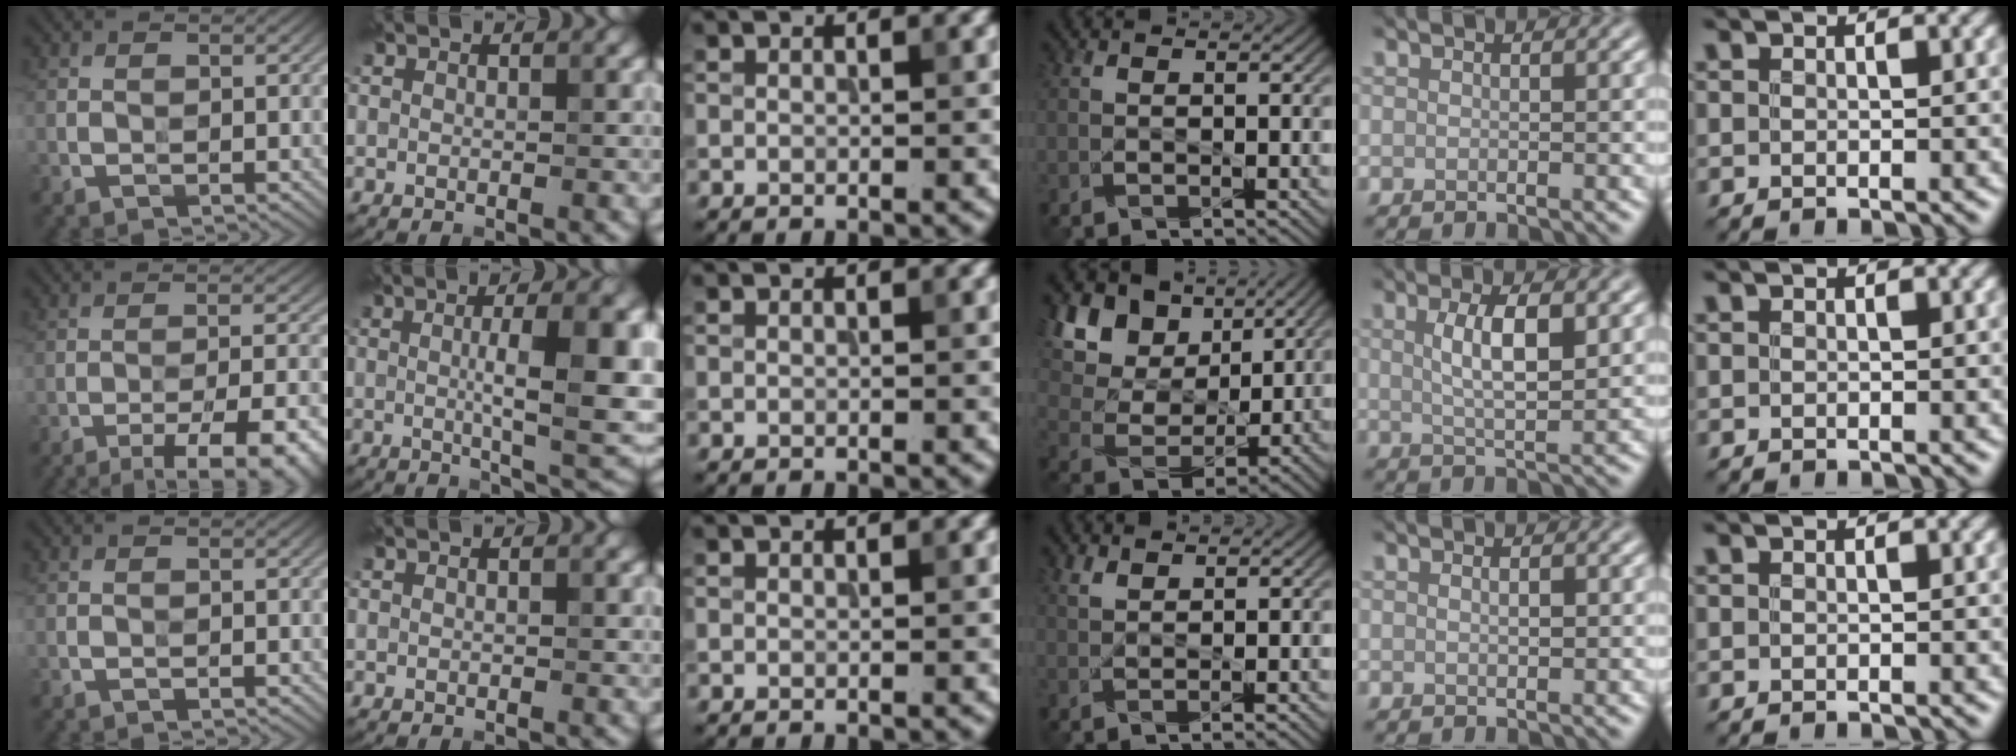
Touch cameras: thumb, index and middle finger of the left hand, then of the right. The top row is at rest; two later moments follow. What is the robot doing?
{"motion": "wipe", "object": "measuring cup"}